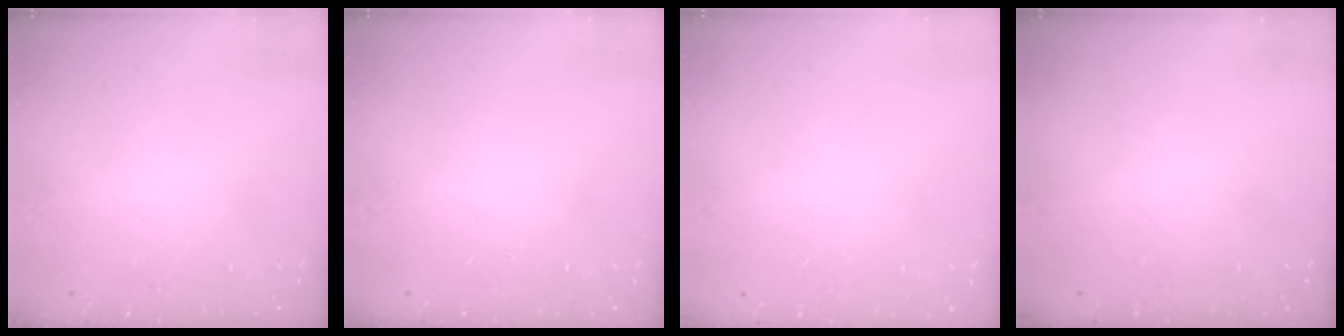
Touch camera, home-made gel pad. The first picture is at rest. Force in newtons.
{"total": 0.0}
{"total": 0.0}
{"total": 0.0}